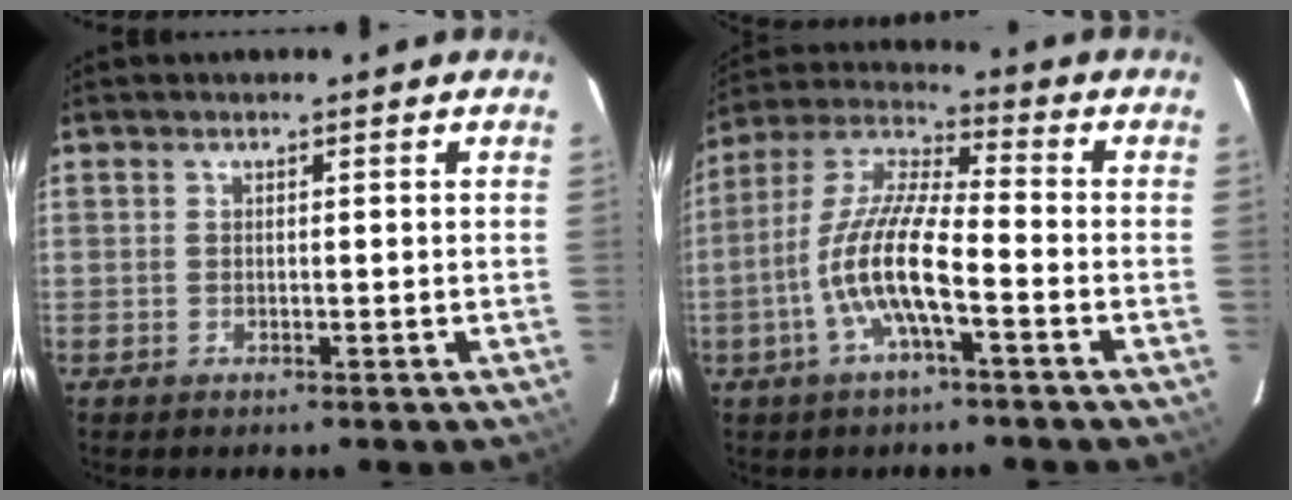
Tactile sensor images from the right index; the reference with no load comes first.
{"total": 12.1, "force": [-4.3, 2.4, 11.0], "torque": [-0.227, 0.000, -0.086]}